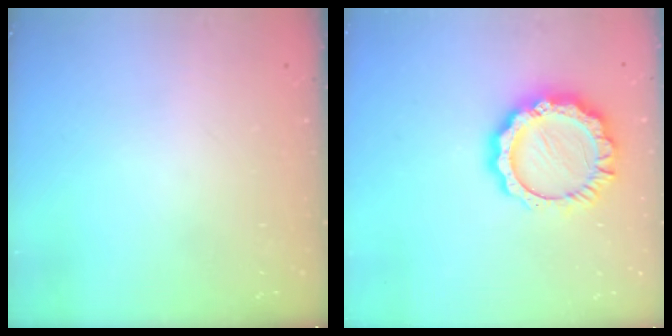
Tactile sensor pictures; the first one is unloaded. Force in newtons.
{"total": 12.5, "press": 12.5, "slide": 1.1}